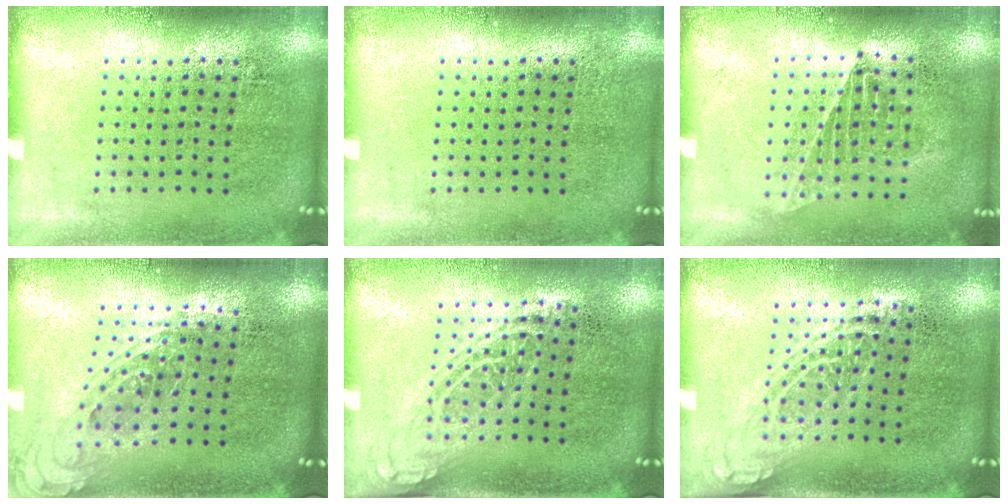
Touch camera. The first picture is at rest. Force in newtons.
{"total": 0.0}
{"total": 1.1, "press": 1.0, "slide": 0.2}
{"total": 0.8, "press": 0.8, "slide": 0.2}
{"total": 1.4, "press": 1.1, "slide": 0.8}
{"total": 1.4, "press": 1.1, "slide": 0.8}